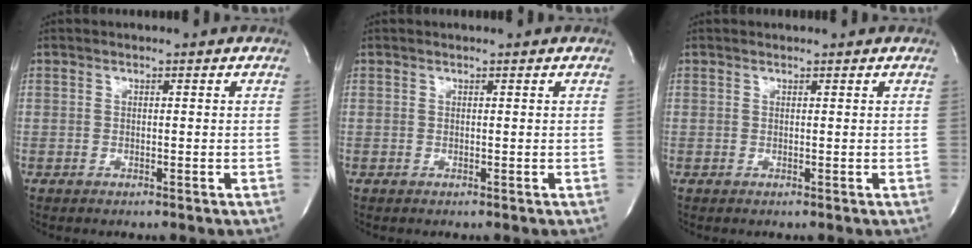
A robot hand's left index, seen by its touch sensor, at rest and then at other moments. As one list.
[{"total": 0.7, "force": [0.7, 0.0, 0.2], "torque": [-0.005, 0.008, 0.011]}, {"total": 0.6, "force": [0.6, 0.1, -0.1], "torque": [-0.004, 0.007, 0.009]}]